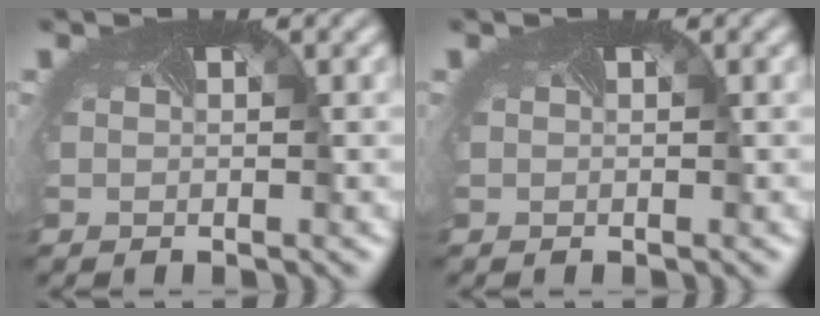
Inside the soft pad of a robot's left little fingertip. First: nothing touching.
{"total": 0.0}